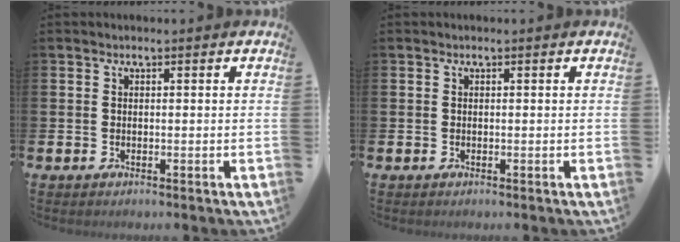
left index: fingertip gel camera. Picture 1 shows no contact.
{"total": 0.0}